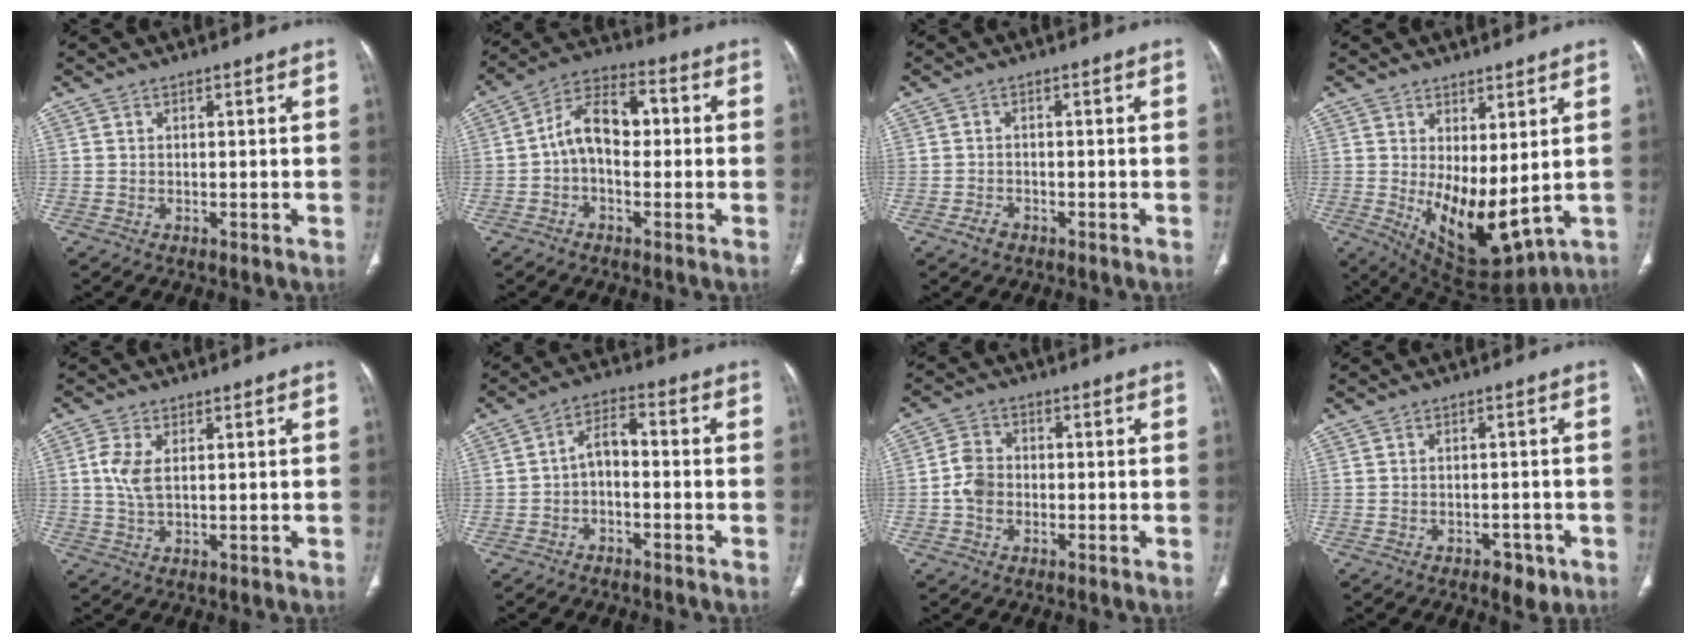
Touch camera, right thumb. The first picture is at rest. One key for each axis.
{"total": 10.0, "fx": -0.4, "fy": 6.1, "fz": 7.9, "tx": -0.123, "ty": 0.036, "tz": -0.019}
{"total": 1.5, "fx": -0.9, "fy": 1.0, "fz": 0.6, "tx": -0.014, "ty": 0.005, "tz": -0.017}
{"total": 11.8, "fx": 0.3, "fy": 5.6, "fz": 10.3, "tx": -0.154, "ty": -0.027, "tz": 0.030}
{"total": 4.8, "fx": 1.1, "fy": 2.3, "fz": 4.1, "tx": -0.098, "ty": -0.001, "tz": 0.022}
{"total": 5.1, "fx": -1.4, "fy": 2.8, "fz": 4.1, "tx": -0.066, "ty": 0.033, "tz": -0.034}
{"total": 5.1, "fx": -1.0, "fy": 4.0, "fz": 2.9, "tx": -0.048, "ty": 0.013, "tz": -0.026}
{"total": 3.8, "fx": -2.1, "fy": 2.3, "fz": 2.1, "tx": -0.016, "ty": 0.011, "tz": -0.022}